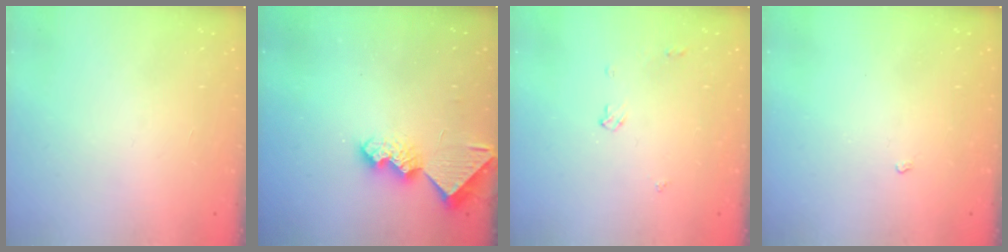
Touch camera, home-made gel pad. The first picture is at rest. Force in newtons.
{"total": 8.4, "press": 8.4, "slide": 0.4}
{"total": 3.9, "press": 3.9, "slide": 0.6}
{"total": 2.3, "press": 2.3, "slide": 0.3}